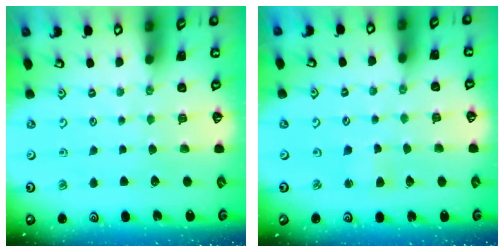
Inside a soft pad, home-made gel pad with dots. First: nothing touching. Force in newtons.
{"total": 2.8, "press": 2.8, "slide": 0.3}